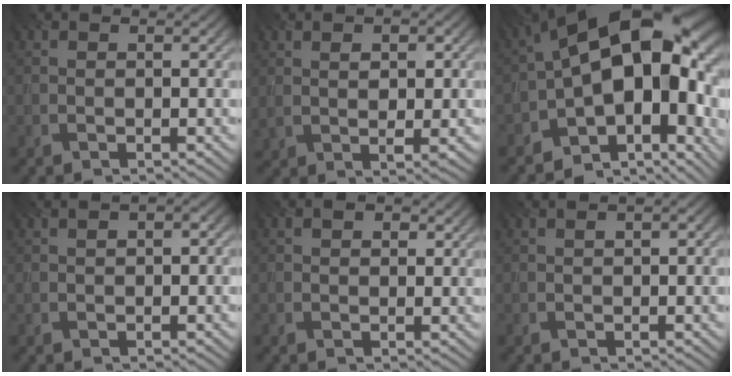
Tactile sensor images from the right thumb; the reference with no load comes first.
{"total": 4.5, "force": [1.0, 2.3, 3.7], "torque": [-0.066, -0.004, 0.025]}
{"total": 19.3, "force": [0.0, 11.6, 15.5], "torque": [-0.226, -0.015, 0.022]}
{"total": 2.1, "force": [0.2, 1.1, 1.8], "torque": [-0.027, 0.005, 0.005]}
{"total": 2.1, "force": [1.0, 1.4, 1.2], "torque": [-0.018, -0.005, 0.014]}
{"total": 1.5, "force": [0.3, 0.7, 1.4], "torque": [-0.022, 0.006, 0.005]}